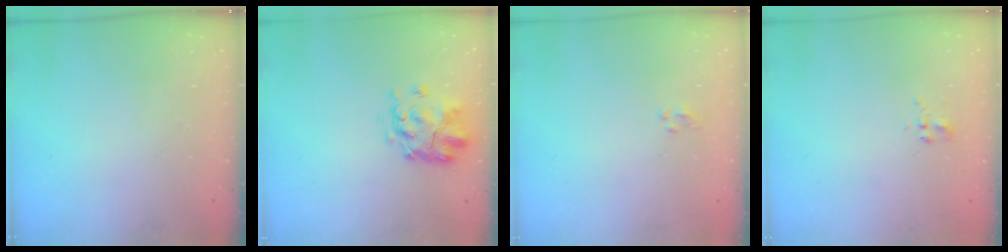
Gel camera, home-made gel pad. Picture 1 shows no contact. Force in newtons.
{"total": 3.8, "press": 3.5, "slide": 1.6}
{"total": 1.3, "press": 1.2, "slide": 0.5}
{"total": 2.3, "press": 2.0, "slide": 1.1}